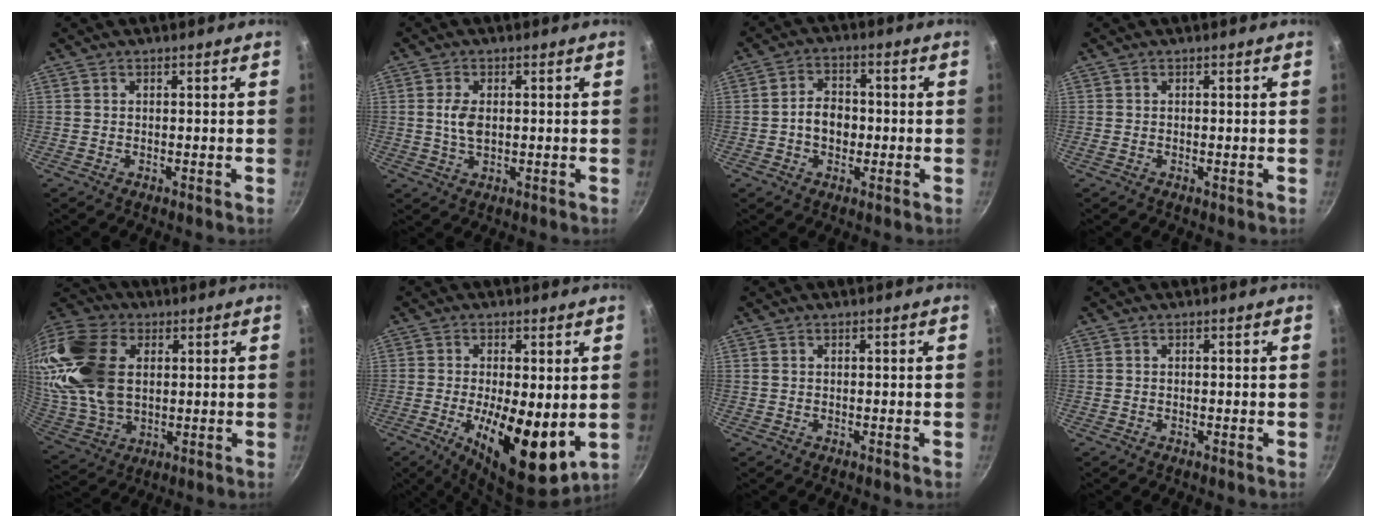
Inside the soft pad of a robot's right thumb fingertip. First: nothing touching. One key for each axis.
{"total": 4.3, "fx": 0.4, "fy": 2.4, "fz": 3.5, "tx": -0.067, "ty": -0.001, "tz": 0.008}
{"total": 6.3, "fx": -0.9, "fy": 4.7, "fz": 4.1, "tx": -0.046, "ty": 0.016, "tz": -0.020}
{"total": 0.0}
{"total": 24.7, "fx": 5.1, "fy": 16.7, "fz": 17.5, "tx": -0.371, "ty": 0.006, "tz": 0.099}
{"total": 14.4, "fx": -2.0, "fy": 5.6, "fz": 13.2, "tx": -0.200, "ty": -0.016, "tz": -0.022}
{"total": 0.5, "fx": 0.1, "fy": 0.3, "fz": 0.4, "tx": -0.008, "ty": 0.001, "tz": 0.002}
{"total": 0.0}